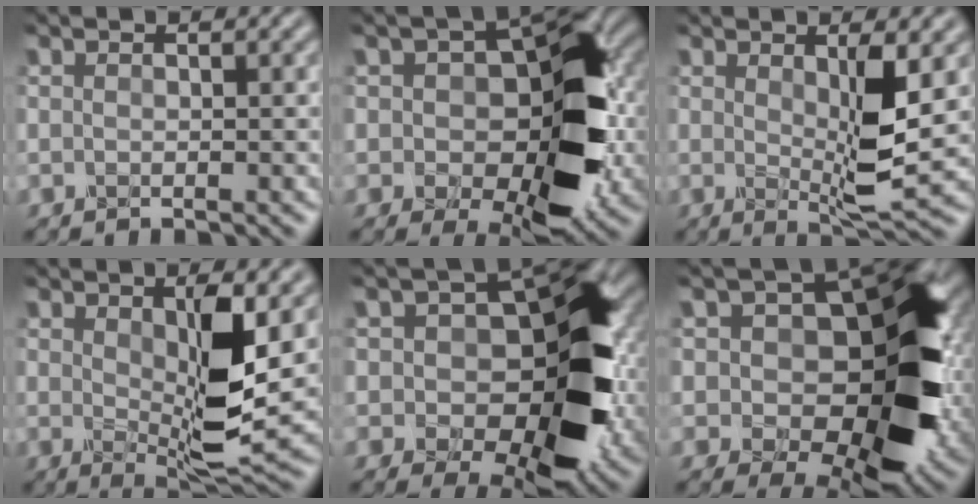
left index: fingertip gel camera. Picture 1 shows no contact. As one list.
[{"total": 11.3, "force": [-0.2, 6.7, 9.0], "torque": [-0.116, 0.004, -0.002]}, {"total": 4.9, "force": [0.7, 1.0, 4.7], "torque": [-0.079, -0.014, 0.013]}, {"total": 6.8, "force": [0.8, 1.9, 6.5], "torque": [-0.108, -0.017, 0.018]}, {"total": 12.5, "force": [-0.2, 7.8, 9.7], "torque": [-0.104, -0.005, -0.008]}, {"total": 13.6, "force": [0.7, 8.6, 10.6], "torque": [-0.111, -0.005, 0.007]}]